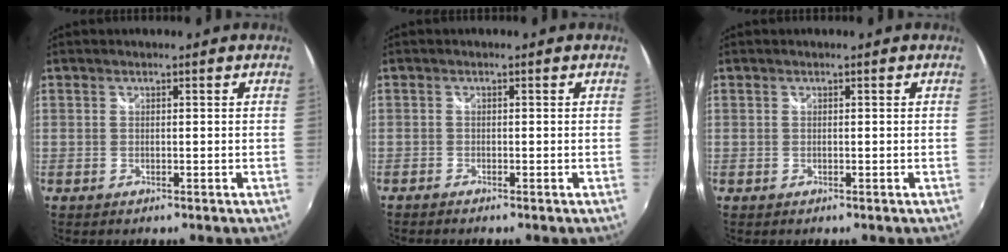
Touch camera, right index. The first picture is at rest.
{"total": 0.8, "force": [-0.8, 0.1, 0.2], "torque": [-0.006, -0.005, -0.018]}
{"total": 0.0}